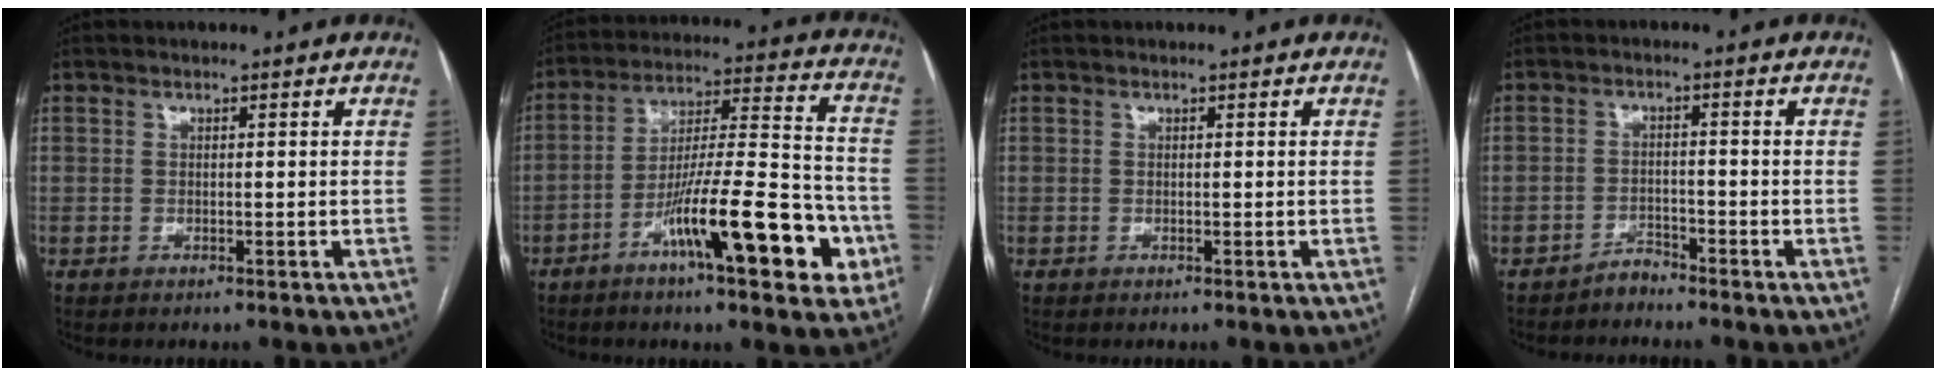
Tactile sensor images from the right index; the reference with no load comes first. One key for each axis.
{"total": 18.0, "fx": -7.7, "fy": 3.0, "fz": 16.0, "tx": -0.251, "ty": 0.014, "tz": -0.117}
{"total": 0.0}
{"total": 2.1, "fx": -2.1, "fy": 0.5, "fz": 0.0, "tx": 0.009, "ty": -0.002, "tz": -0.036}